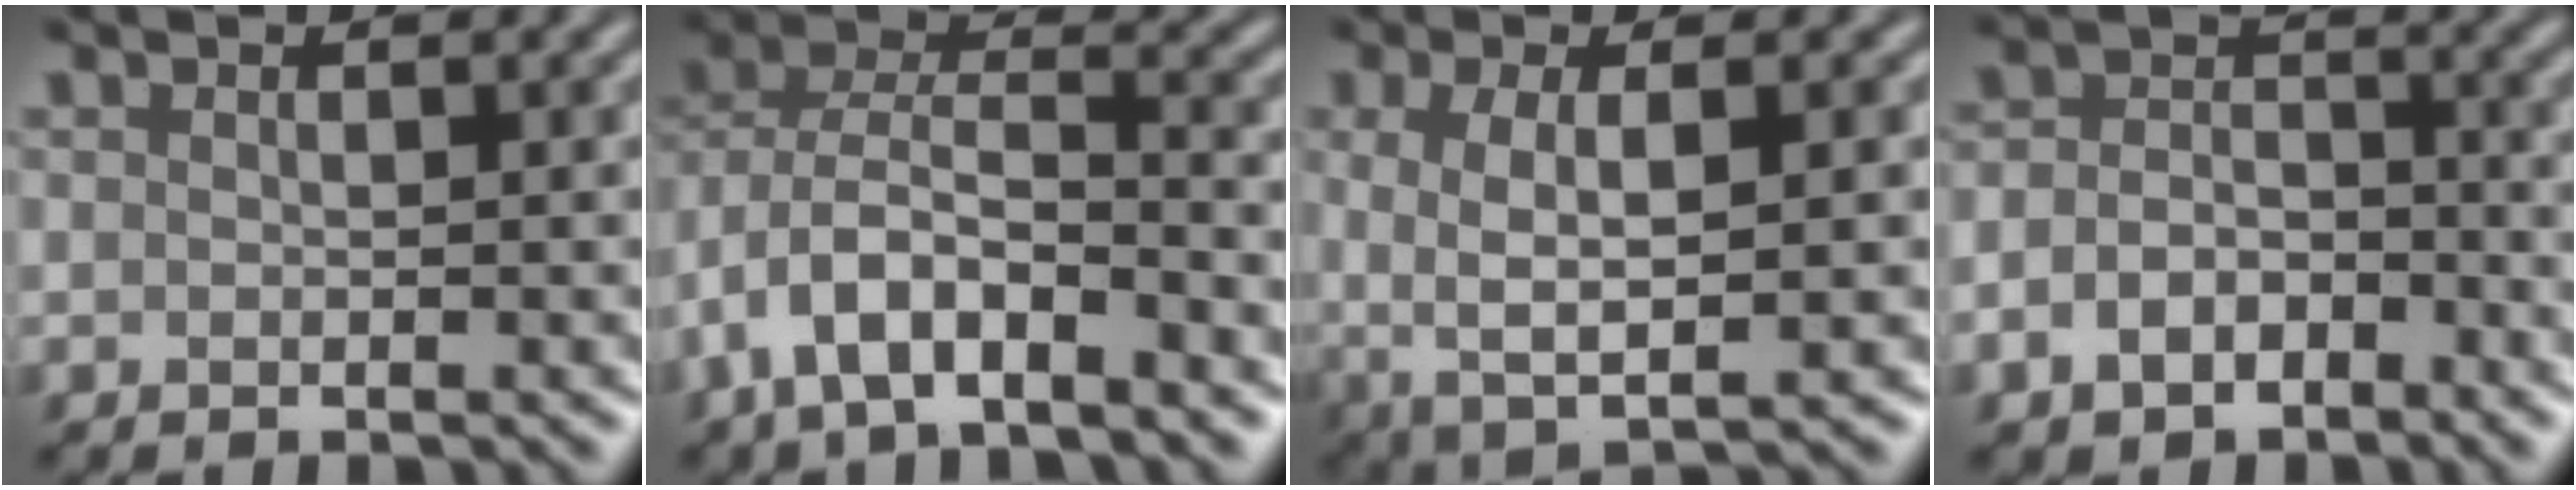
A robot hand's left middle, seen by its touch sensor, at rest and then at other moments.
{"total": 7.8, "force": [-4.1, 3.6, 5.6], "torque": [-0.100, 0.010, -0.082]}
{"total": 4.6, "force": [-0.3, 1.5, 4.4], "torque": [-0.084, -0.006, -0.003]}
{"total": 3.9, "force": [-2.1, 2.5, 2.2], "torque": [-0.044, 0.001, -0.044]}